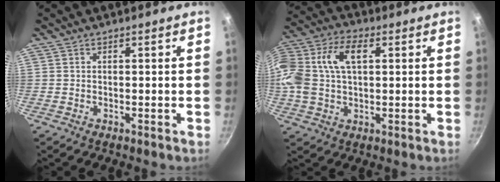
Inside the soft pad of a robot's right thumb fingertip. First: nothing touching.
{"total": 17.1, "force": [3.5, 10.2, 13.3], "torque": [-0.308, 0.027, 0.059]}